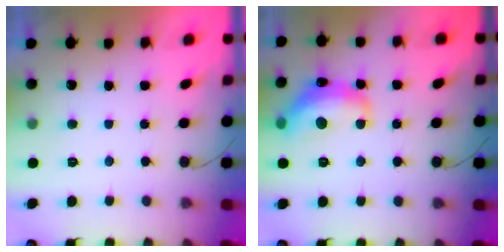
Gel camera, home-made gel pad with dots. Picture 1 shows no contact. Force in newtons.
{"total": 15.2, "press": 15.2, "slide": 0.9}